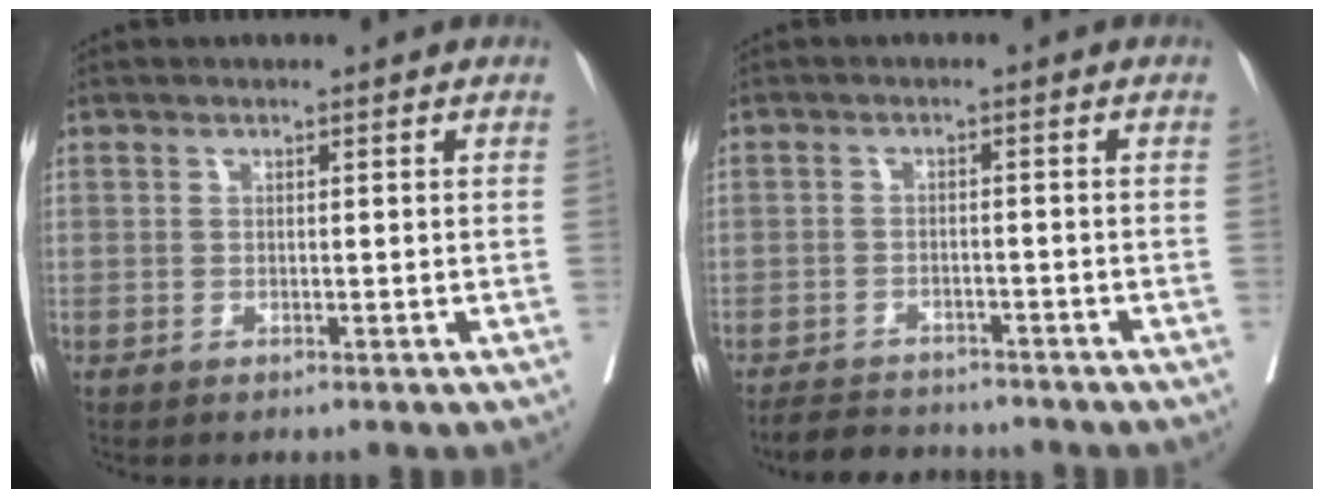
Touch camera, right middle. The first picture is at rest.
{"total": 5.9, "force": [-5.6, 1.6, 1.0], "torque": [-0.014, -0.008, -0.085]}